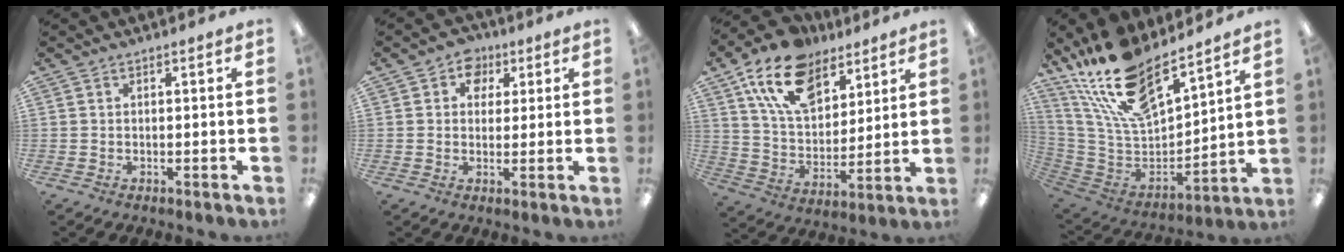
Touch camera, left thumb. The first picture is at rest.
{"total": 5.5, "force": [2.5, 4.6, 1.7], "torque": [-0.016, -0.006, 0.040]}
{"total": 17.8, "force": [10.9, 10.5, 9.3], "torque": [-0.173, -0.038, 0.200]}
{"total": 21.5, "force": [16.8, 7.9, 10.8], "torque": [-0.216, -0.102, 0.304]}